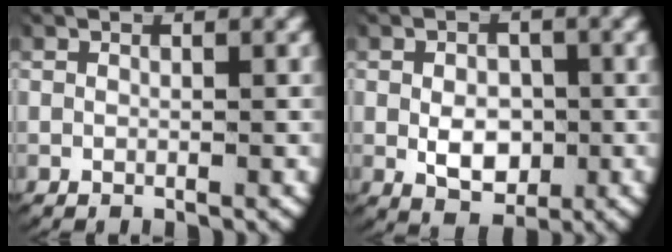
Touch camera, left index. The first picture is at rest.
{"total": 4.1, "force": [-0.8, 2.9, 2.7], "torque": [-0.050, -0.026, -0.001]}